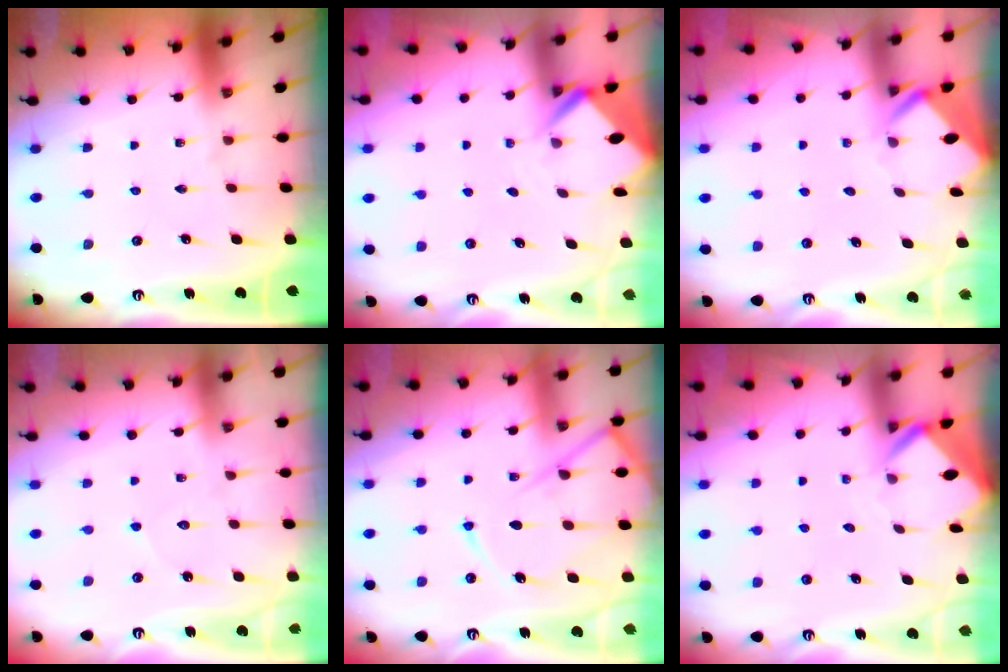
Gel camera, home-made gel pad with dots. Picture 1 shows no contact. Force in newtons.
{"total": 3.1, "press": 3.1, "slide": 0.2}
{"total": 3.9, "press": 3.9, "slide": 0.3}
{"total": 6.1, "press": 6.0, "slide": 0.7}
{"total": 12.1, "press": 12.0, "slide": 1.3}
{"total": 2.8, "press": 2.8, "slide": 0.2}